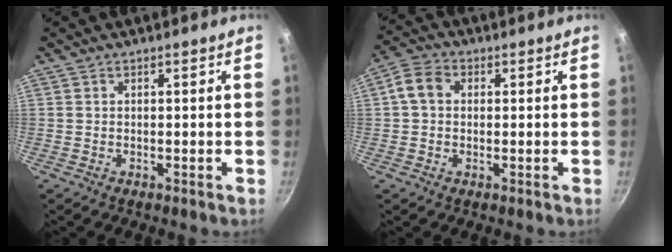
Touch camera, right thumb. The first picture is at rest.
{"total": 5.4, "force": [0.7, 4.2, 3.3], "torque": [-0.058, 0.010, -0.001]}